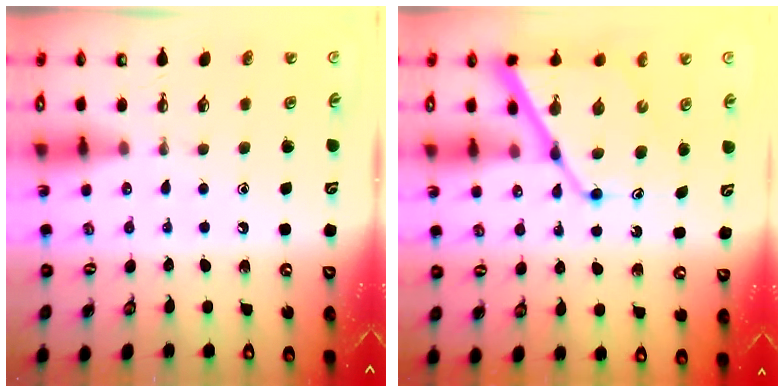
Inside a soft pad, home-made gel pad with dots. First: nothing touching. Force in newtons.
{"total": 14.0, "press": 14.0, "slide": 1.1}